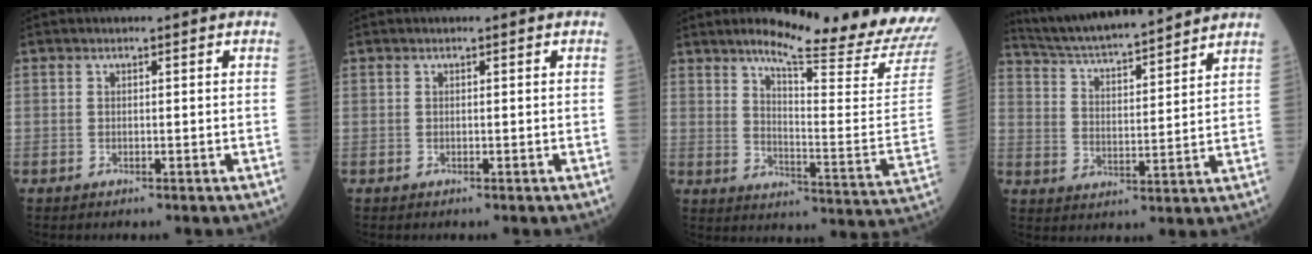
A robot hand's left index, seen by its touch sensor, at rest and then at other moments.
{"total": 0.0}
{"total": 19.3, "force": [17.5, -1.9, 7.8], "torque": [-0.127, -0.119, 0.217]}
{"total": 17.4, "force": [15.8, 1.4, 7.2], "torque": [-0.127, 0.014, 0.248]}